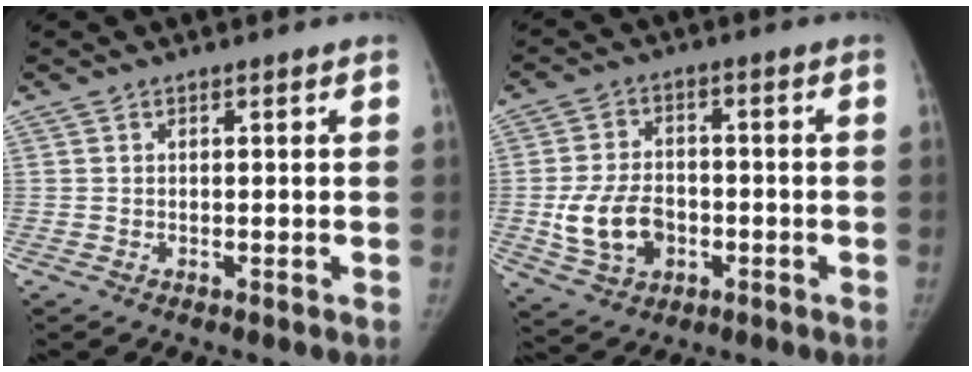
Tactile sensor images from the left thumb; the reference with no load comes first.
{"total": 10.1, "force": [-2.4, 7.4, 6.5], "torque": [-0.106, 0.014, -0.034]}